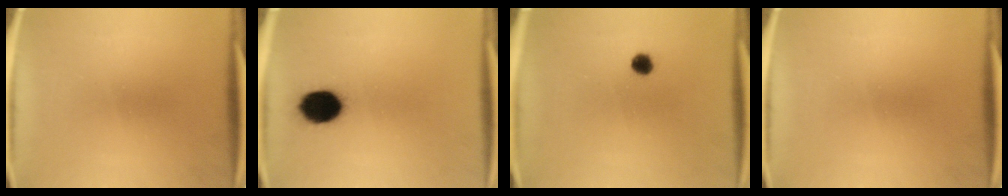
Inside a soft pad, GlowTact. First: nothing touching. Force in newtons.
{"total": 9.8}
{"total": 2.3}
{"total": 0.0}